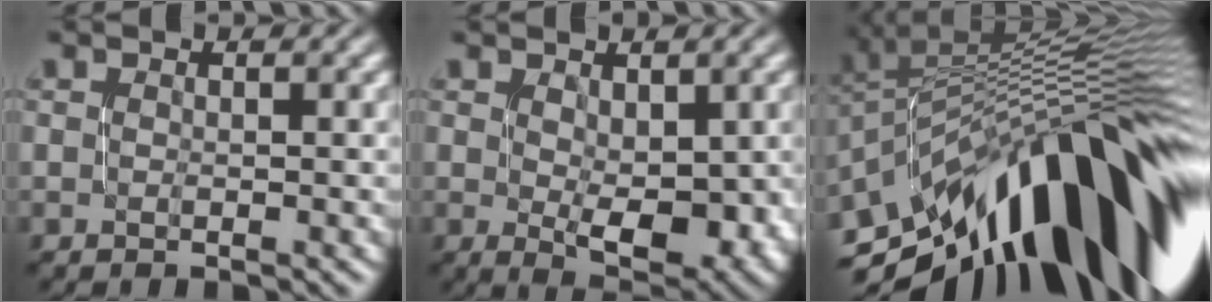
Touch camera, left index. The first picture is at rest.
{"total": 6.2, "force": [-0.3, 3.4, 5.1], "torque": [-0.094, -0.011, 0.008]}
{"total": 16.2, "force": [-6.3, 7.2, 13.0], "torque": [-0.164, 0.042, -0.131]}